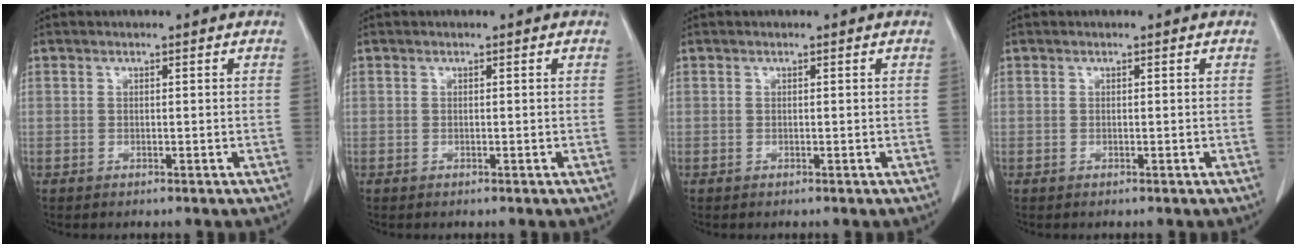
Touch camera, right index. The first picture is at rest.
{"total": 0.0}
{"total": 0.0}
{"total": 0.0}